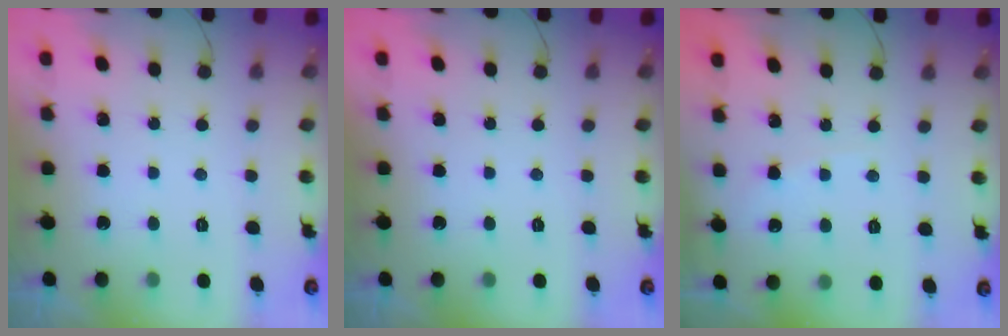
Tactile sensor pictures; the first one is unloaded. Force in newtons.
{"total": 0.0}
{"total": 2.9, "press": 2.9, "slide": 0.4}